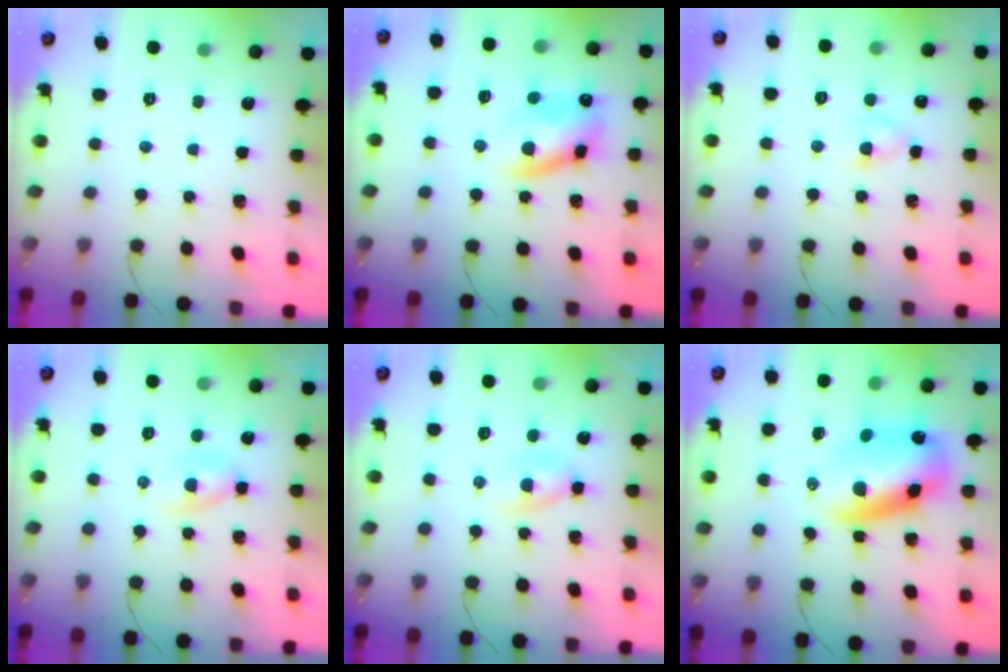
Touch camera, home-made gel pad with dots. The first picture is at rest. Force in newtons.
{"total": 11.5, "press": 11.1, "slide": 2.8}
{"total": 3.3, "press": 2.9, "slide": 1.4}
{"total": 2.7, "press": 2.5, "slide": 1.1}
{"total": 2.7, "press": 2.5, "slide": 1.1}
{"total": 10.9, "press": 10.7, "slide": 2.2}